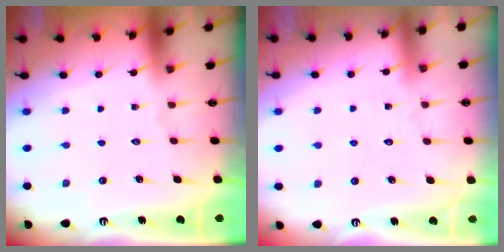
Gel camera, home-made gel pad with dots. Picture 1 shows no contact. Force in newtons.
{"total": 4.0, "press": 4.0, "slide": 0.3}